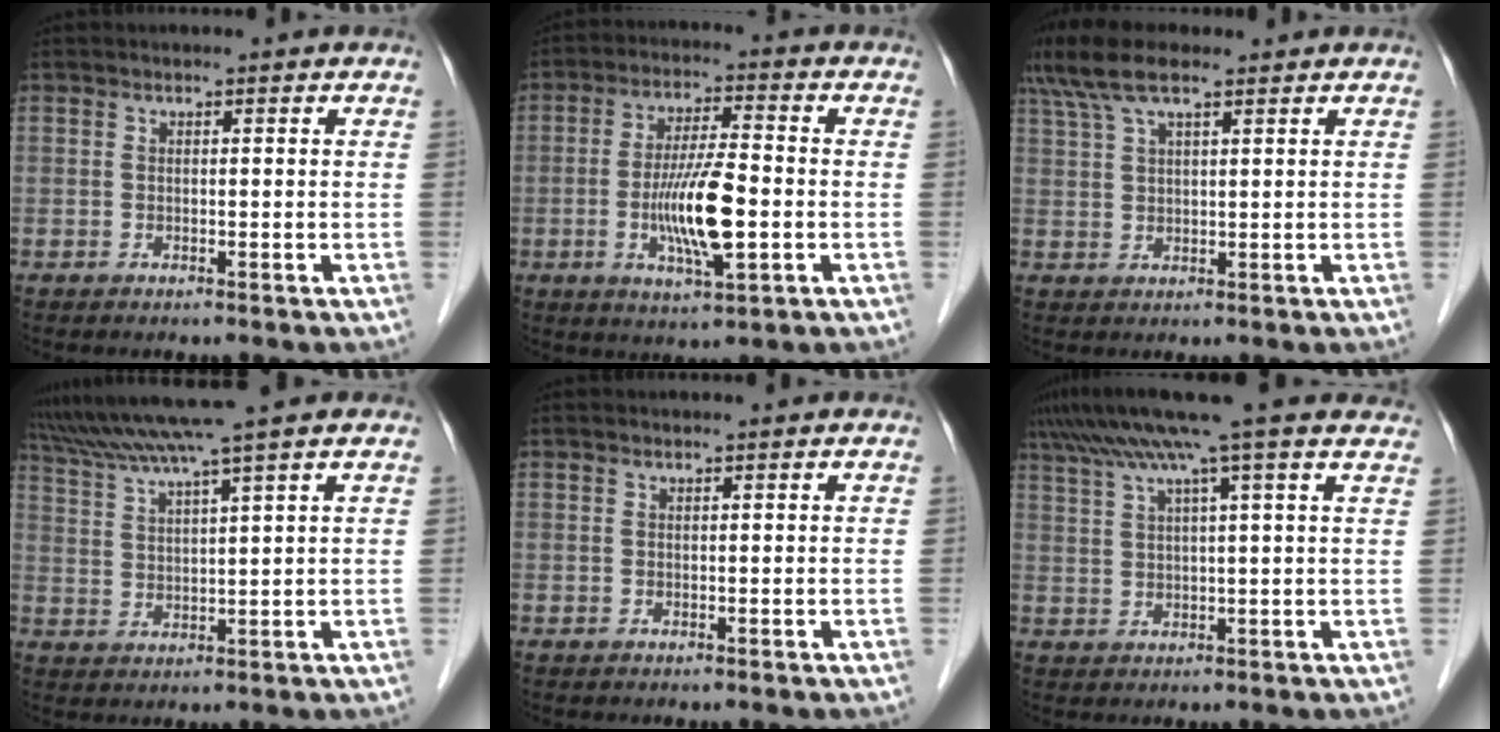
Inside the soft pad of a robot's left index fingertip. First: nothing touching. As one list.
[{"total": 10.1, "force": [-2.2, 1.5, 9.8], "torque": [-0.186, -0.010, -0.044]}, {"total": 8.5, "force": [6.2, 2.0, 5.4], "torque": [-0.115, 0.035, 0.114]}, {"total": 10.7, "force": [8.8, -1.6, 5.9], "torque": [-0.108, 0.025, 0.144]}, {"total": 0.0}, {"total": 14.2, "force": [11.0, -0.7, 9.0], "torque": [-0.156, 0.052, 0.146]}]